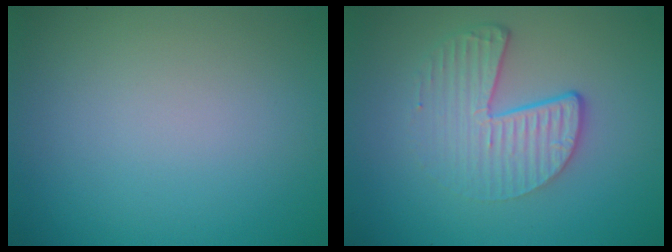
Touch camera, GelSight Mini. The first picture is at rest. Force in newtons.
{"total": 4.7, "press": 3.1, "slide": 3.6}